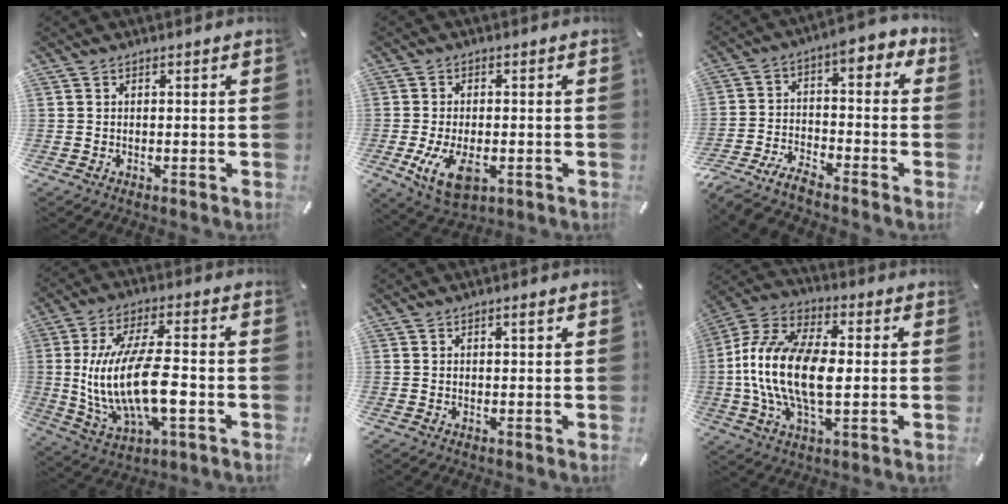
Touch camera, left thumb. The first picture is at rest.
{"total": 8.4, "force": [-2.3, 4.9, 6.5], "torque": [-0.132, -0.011, -0.042]}
{"total": 7.5, "force": [-6.1, 2.7, 3.4], "torque": [-0.071, 0.019, -0.123]}
{"total": 17.7, "force": [-1.4, 6.9, 16.3], "torque": [-0.335, -0.006, -0.023]}
{"total": 1.2, "force": [0.6, 0.3, 0.9], "torque": [-0.018, 0.002, 0.009]}
{"total": 17.1, "force": [-1.1, 9.2, 14.4], "torque": [-0.316, -0.003, -0.022]}